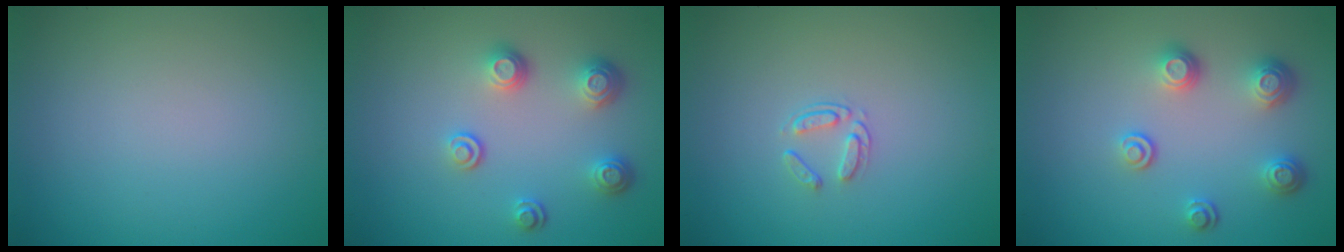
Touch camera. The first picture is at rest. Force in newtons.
{"total": 3.3, "press": 2.6, "slide": 2.0}
{"total": 1.4, "press": 0.9, "slide": 1.1}
{"total": 3.3, "press": 2.6, "slide": 2.0}